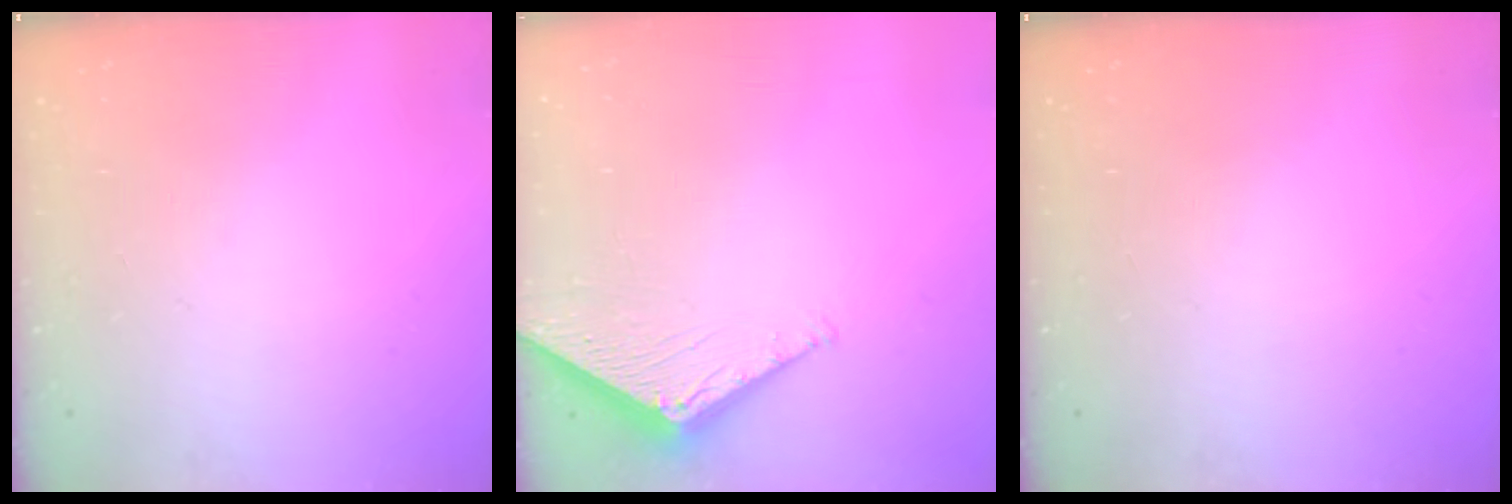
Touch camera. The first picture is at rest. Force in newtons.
{"total": 2.8, "press": 2.8, "slide": 0.3}
{"total": 0.0}